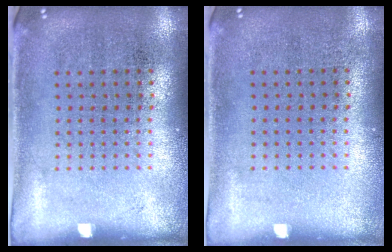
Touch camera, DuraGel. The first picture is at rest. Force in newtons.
{"total": 0.0}